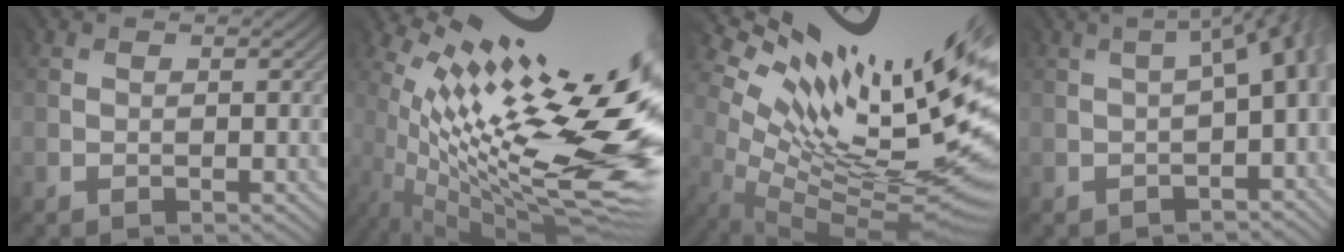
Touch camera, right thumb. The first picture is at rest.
{"total": 16.2, "force": [1.5, 4.0, 15.6], "torque": [-0.239, -0.001, 0.045]}
{"total": 16.2, "force": [6.5, 5.2, 13.8], "torque": [-0.196, 0.001, 0.144]}
{"total": 6.1, "force": [-2.0, 2.2, 5.4], "torque": [-0.048, -0.001, -0.022]}